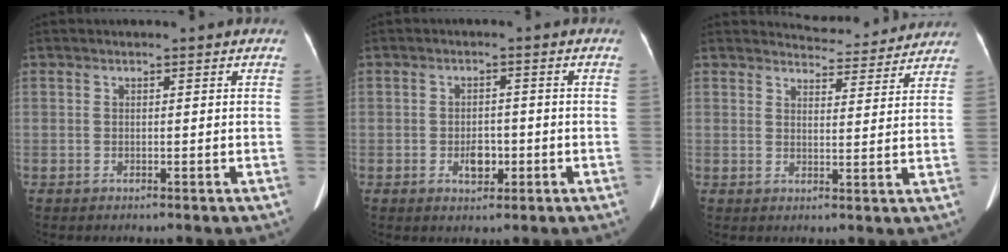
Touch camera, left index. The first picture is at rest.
{"total": 3.0, "force": [-1.0, 1.8, 2.2], "torque": [-0.035, 0.003, -0.011]}
{"total": 9.0, "force": [8.9, 1.7, 0.4], "torque": [0.006, 0.001, 0.099]}